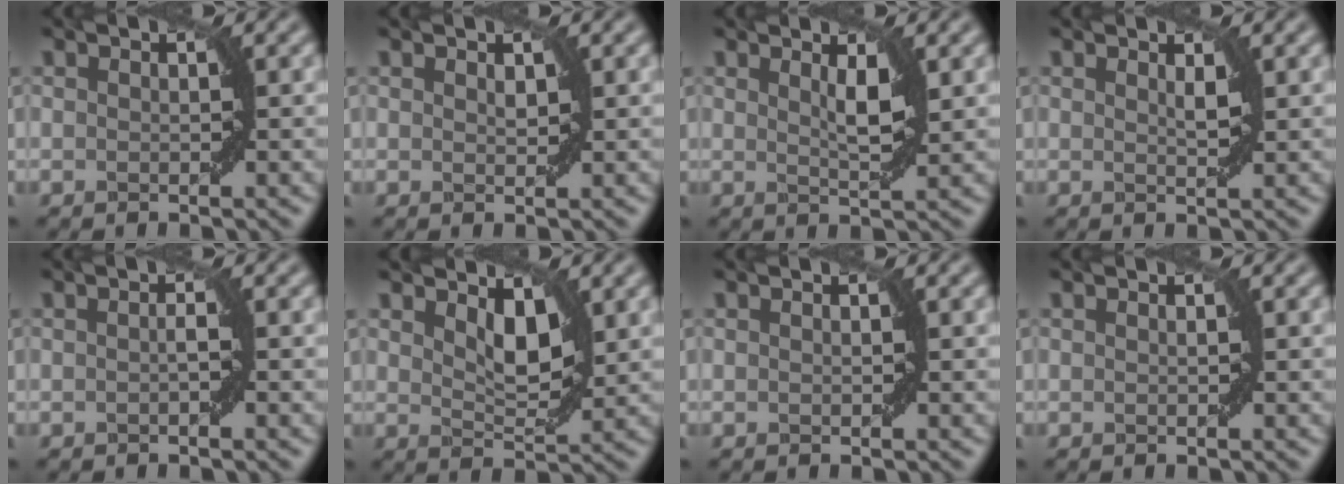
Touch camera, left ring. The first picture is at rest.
{"total": 0.7, "force": [0.4, 0.3, 0.4], "torque": [-0.007, -0.002, 0.010]}
{"total": 2.1, "force": [1.0, 0.4, 1.9], "torque": [-0.029, -0.005, 0.019]}
{"total": 0.8, "force": [0.6, 0.0, 0.5], "torque": [-0.009, -0.002, 0.012]}
{"total": 0.8, "force": [-0.2, -0.1, 0.8], "torque": [-0.012, 0.004, -0.003]}
{"total": 3.0, "force": [1.4, 1.4, 2.3], "torque": [-0.043, -0.006, 0.025]}
{"total": 0.0}
{"total": 0.0}